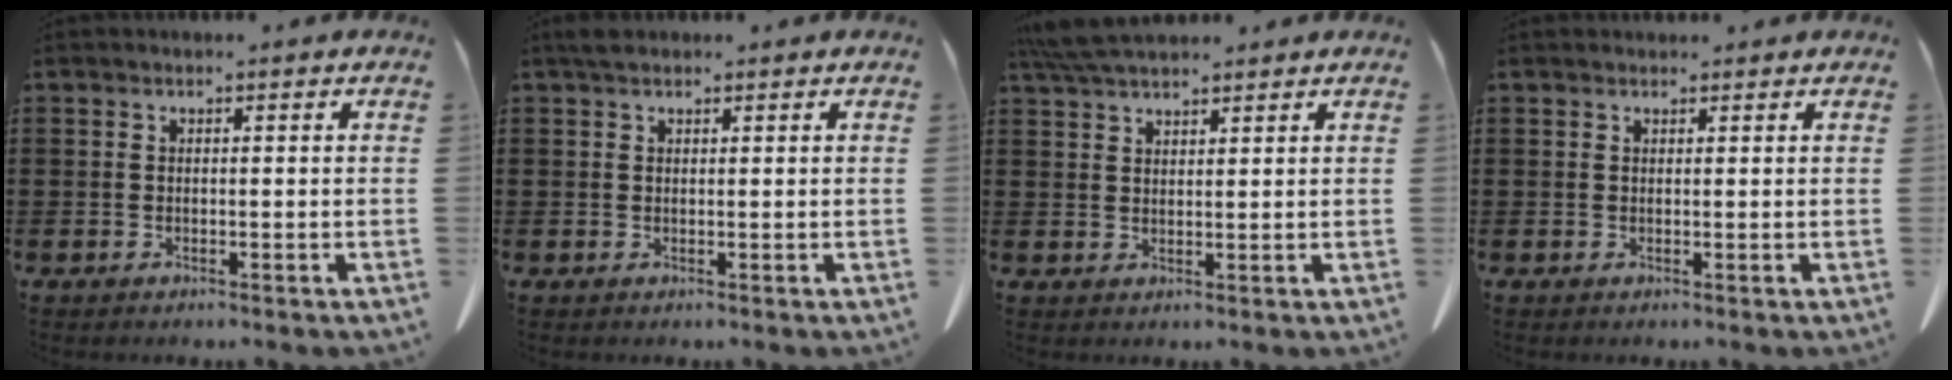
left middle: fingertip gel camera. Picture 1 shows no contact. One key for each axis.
{"total": 1.5, "fx": 1.2, "fy": 0.7, "fz": 0.6, "tx": -0.017, "ty": 0.003, "tz": 0.024}
{"total": 5.0, "fx": 4.4, "fy": 0.9, "fz": 2.2, "tx": -0.055, "ty": -0.006, "tz": 0.084}
{"total": 0.8, "fx": 0.7, "fy": 0.2, "fz": 0.0, "tx": -0.002, "ty": -0.001, "tz": 0.015}